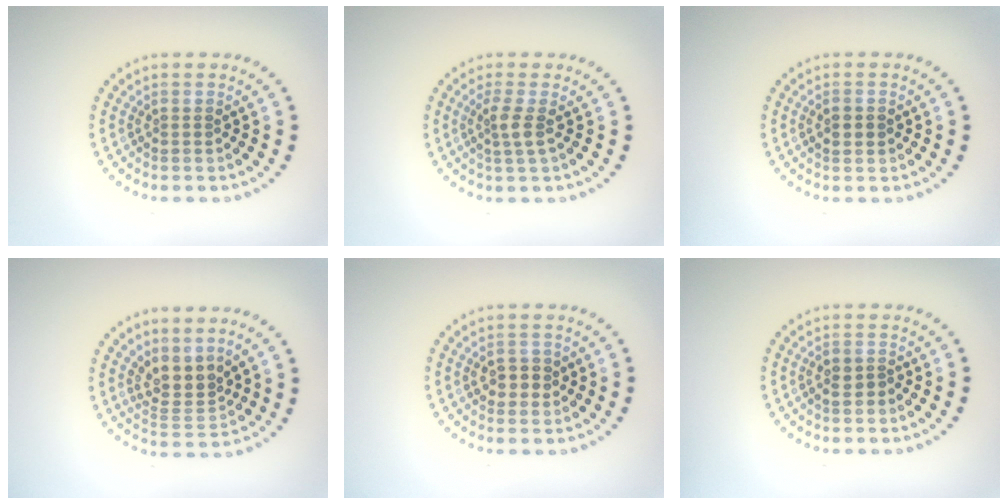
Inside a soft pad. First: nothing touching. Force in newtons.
{"total": 1.7, "press": 1.4, "slide": 1.0}
{"total": 1.8, "press": 1.8, "slide": 0.0}
{"total": 3.0, "press": 2.1, "slide": 2.1}
{"total": 1.9, "press": 1.9, "slide": 0.2}
{"total": 1.5, "press": 1.5, "slide": 0.4}